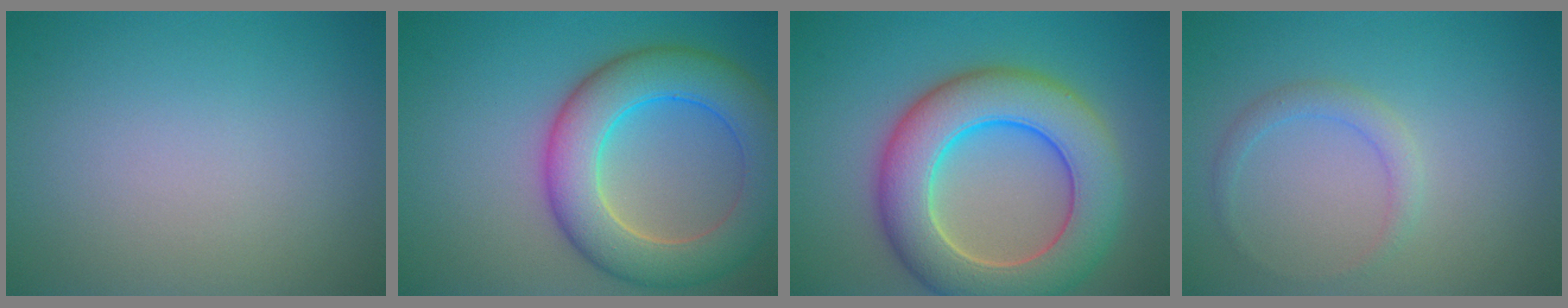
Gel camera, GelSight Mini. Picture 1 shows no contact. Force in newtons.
{"total": 8.7, "press": 8.7, "slide": 0.3}
{"total": 10.0, "press": 10.0, "slide": 0.5}
{"total": 1.5, "press": 1.5, "slide": 0.0}